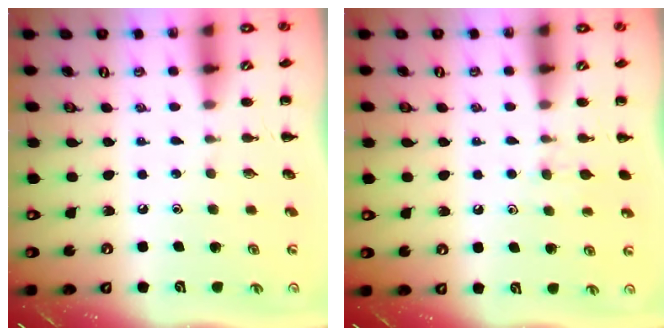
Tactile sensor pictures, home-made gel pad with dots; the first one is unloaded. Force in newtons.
{"total": 4.5, "press": 4.3, "slide": 1.5}